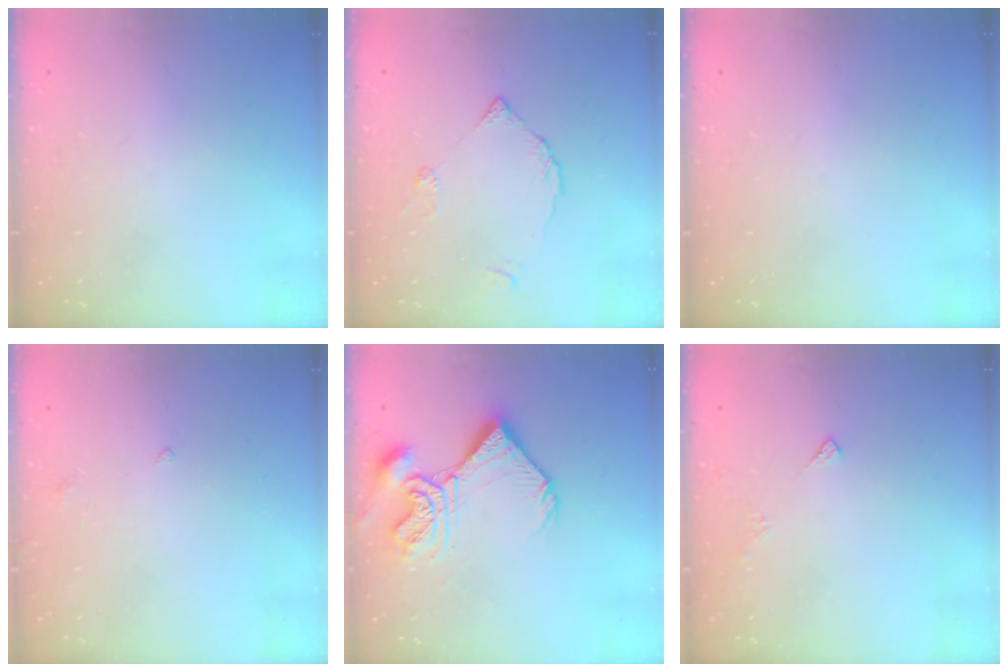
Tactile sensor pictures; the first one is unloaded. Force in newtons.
{"total": 4.0, "press": 4.0, "slide": 0.4}
{"total": 0.0}
{"total": 0.0}
{"total": 13.2, "press": 13.2, "slide": 1.4}
{"total": 4.3, "press": 4.3, "slide": 0.7}